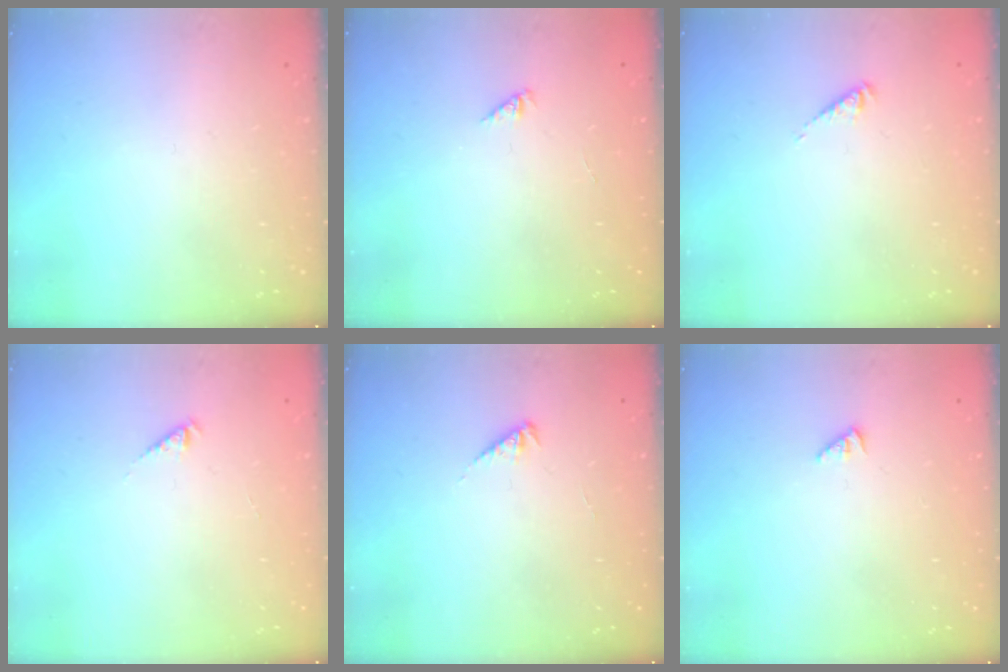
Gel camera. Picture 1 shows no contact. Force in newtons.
{"total": 0.0}
{"total": 2.0, "press": 2.0, "slide": 0.5}
{"total": 0.5, "press": 0.5, "slide": 0.2}
{"total": 2.5, "press": 2.5, "slide": 0.5}
{"total": 0.6, "press": 0.6, "slide": 0.2}